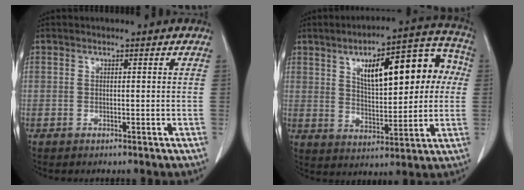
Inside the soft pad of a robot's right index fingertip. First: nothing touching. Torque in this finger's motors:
{"motor_torque": [1.60, 0.53, 0.36, 0.08]}